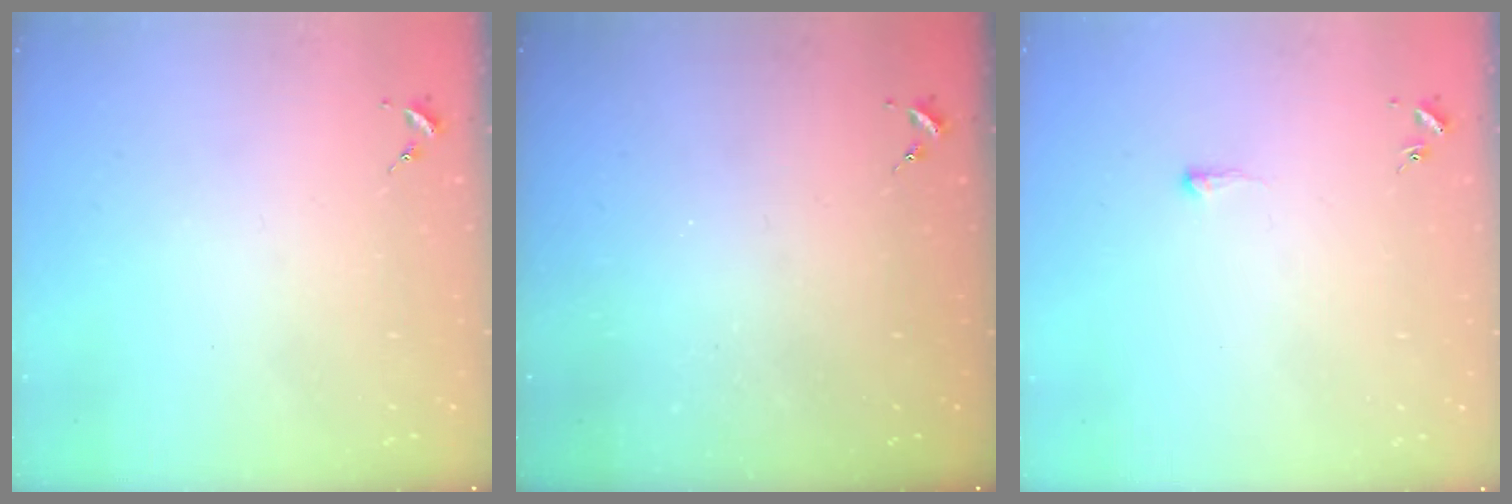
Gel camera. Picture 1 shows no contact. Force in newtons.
{"total": 0.0}
{"total": 3.3, "press": 3.2, "slide": 0.5}